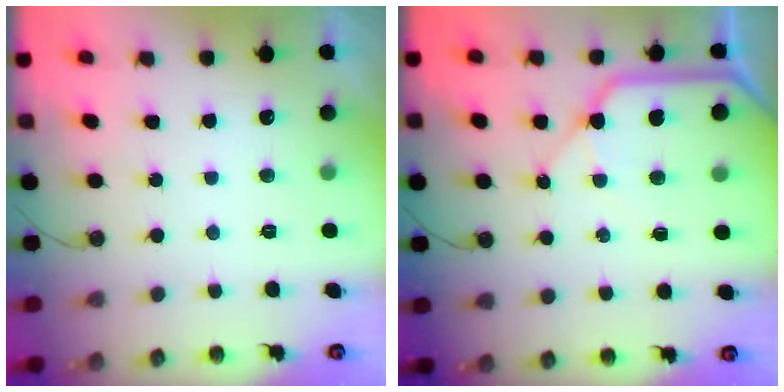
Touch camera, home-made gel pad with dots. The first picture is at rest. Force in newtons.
{"total": 10.2, "press": 10.1, "slide": 1.4}